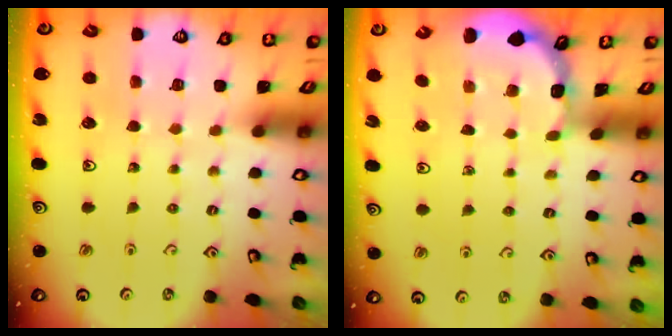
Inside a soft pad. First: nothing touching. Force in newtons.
{"total": 1.6, "press": 1.6, "slide": 0.2}